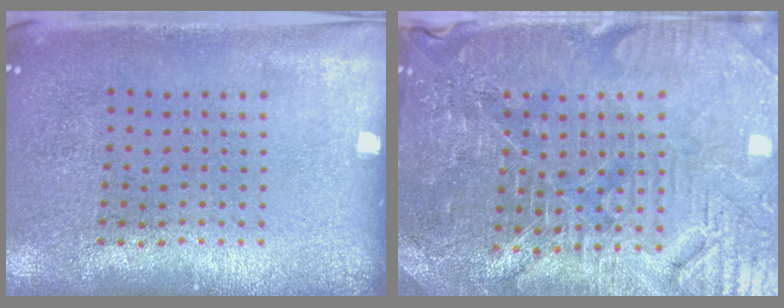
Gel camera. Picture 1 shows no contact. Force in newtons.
{"total": 4.6, "press": 4.4, "slide": 1.3}